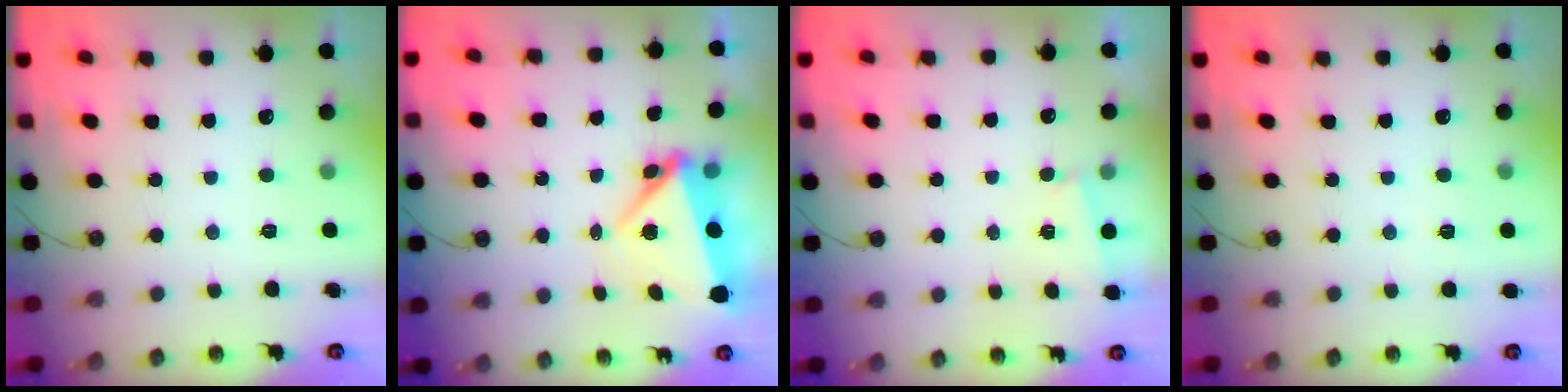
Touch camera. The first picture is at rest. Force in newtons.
{"total": 5.7, "press": 5.5, "slide": 1.7}
{"total": 1.0, "press": 1.0, "slide": 0.3}
{"total": 1.5, "press": 1.4, "slide": 0.4}